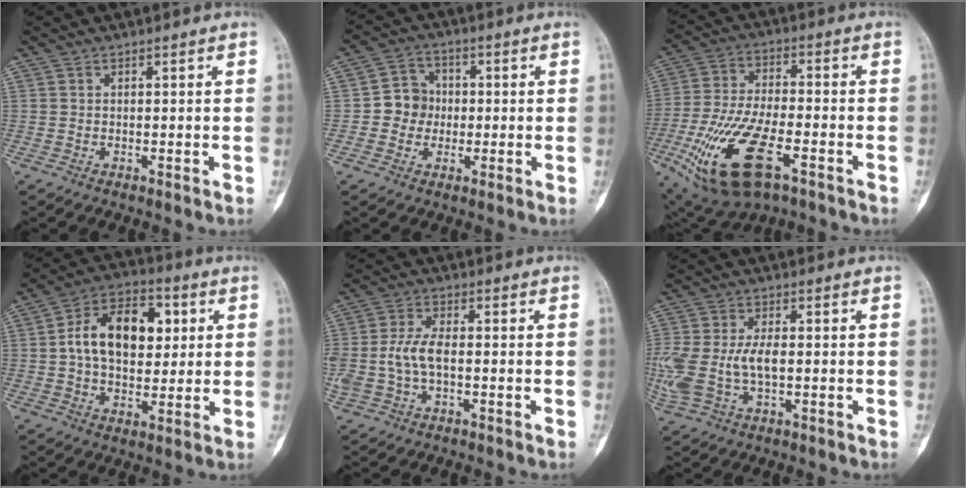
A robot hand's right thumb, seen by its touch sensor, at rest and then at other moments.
{"total": 6.5, "force": [-0.5, 6.1, 2.3], "torque": [-0.004, 0.013, -0.020]}
{"total": 20.4, "force": [-8.7, 8.5, 16.4], "torque": [-0.351, 0.005, -0.148]}
{"total": 15.3, "force": [2.5, 9.7, 11.5], "torque": [-0.157, 0.013, 0.033]}
{"total": 6.9, "force": [-0.8, 3.6, 5.9], "torque": [-0.143, 0.021, -0.014]}
{"total": 12.1, "force": [-1.0, 6.7, 10.1], "torque": [-0.250, 0.008, -0.011]}